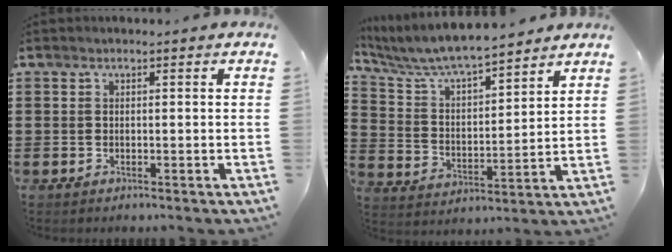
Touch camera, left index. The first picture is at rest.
{"total": 6.6, "force": [6.3, 0.7, 2.1], "torque": [-0.071, -0.037, 0.105]}